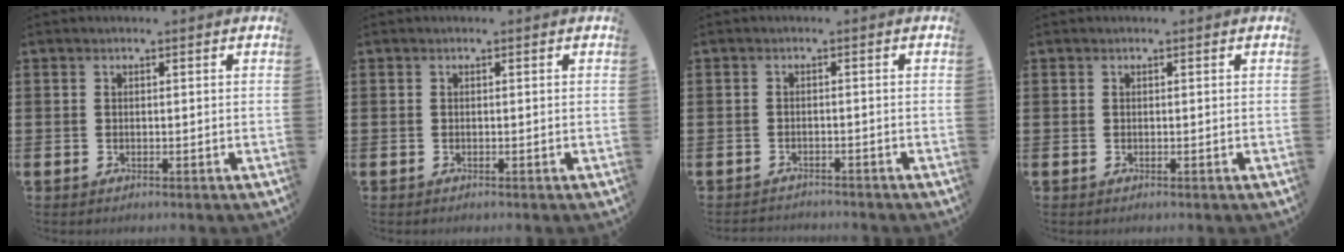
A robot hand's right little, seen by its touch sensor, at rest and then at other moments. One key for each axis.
{"total": 0.0}
{"total": 1.2, "fx": -1.2, "fy": 0.0, "fz": -0.1, "tx": -0.003, "ty": 0.003, "tz": -0.026}
{"total": 0.0}